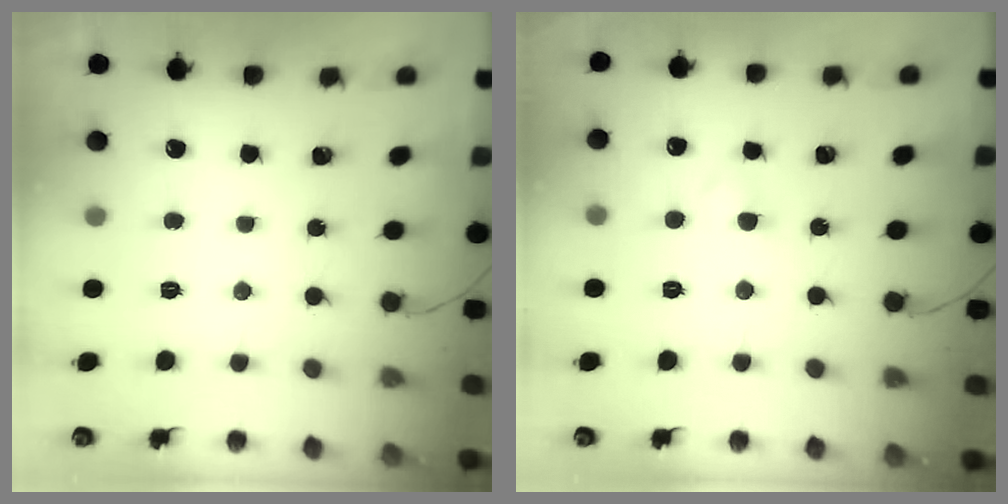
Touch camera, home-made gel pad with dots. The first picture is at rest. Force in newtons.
{"total": 2.2, "press": 2.1, "slide": 0.8}